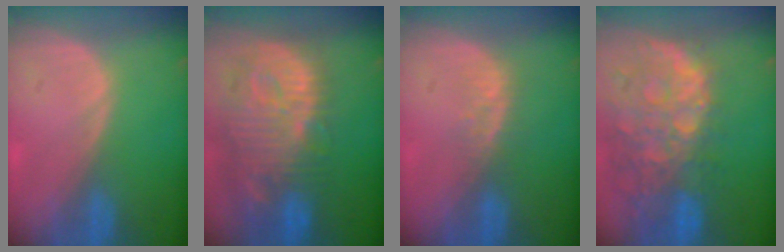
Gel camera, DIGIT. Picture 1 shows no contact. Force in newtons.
{"total": 13.6, "press": 11.8, "slide": 6.7}
{"total": 3.2, "press": 2.6, "slide": 1.8}
{"total": 13.9, "press": 11.3, "slide": 8.1}